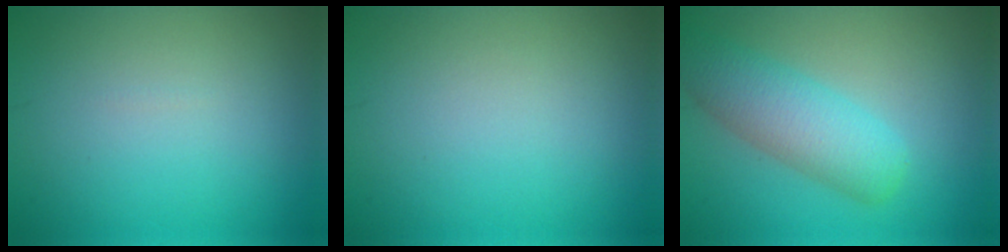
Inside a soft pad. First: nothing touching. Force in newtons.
{"total": 0.0}
{"total": 5.3, "press": 5.3, "slide": 0.2}